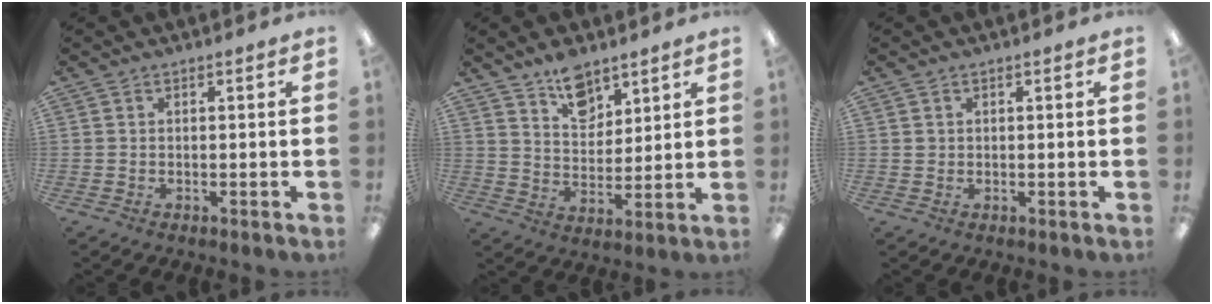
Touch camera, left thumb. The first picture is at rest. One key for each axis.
{"total": 9.4, "fx": 7.3, "fy": 5.1, "fz": 2.9, "tx": -0.035, "ty": -0.048, "tz": 0.133}
{"total": 0.8, "fx": 0.3, "fy": 0.7, "fz": 0.0, "tx": 0.001, "ty": 0.003, "tz": 0.005}